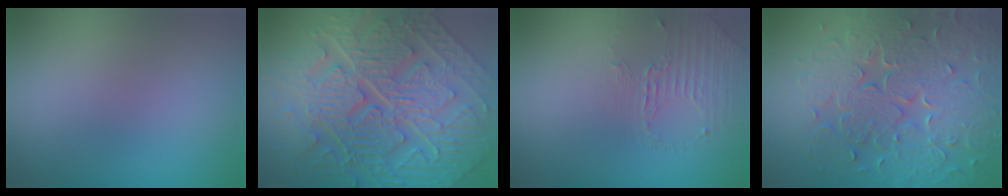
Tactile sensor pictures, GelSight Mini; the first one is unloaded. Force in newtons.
{"total": 11.5, "press": 7.8, "slide": 8.5}
{"total": 1.4, "press": 0.6, "slide": 1.2}
{"total": 8.7, "press": 6.3, "slide": 6.0}